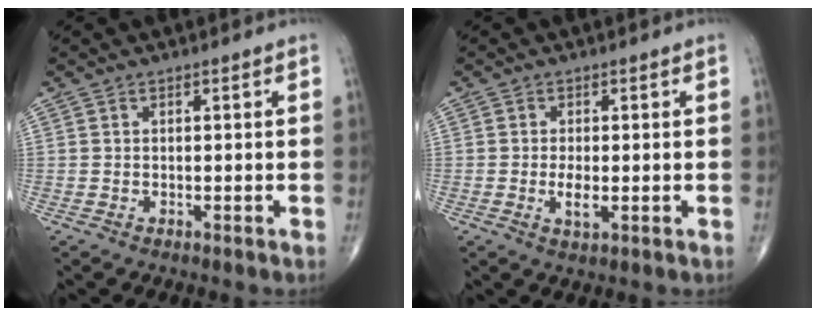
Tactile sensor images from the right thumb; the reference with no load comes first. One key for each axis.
{"total": 3.0, "fx": -0.5, "fy": 1.1, "fz": 2.7, "tx": -0.056, "ty": -0.006, "tz": -0.010}